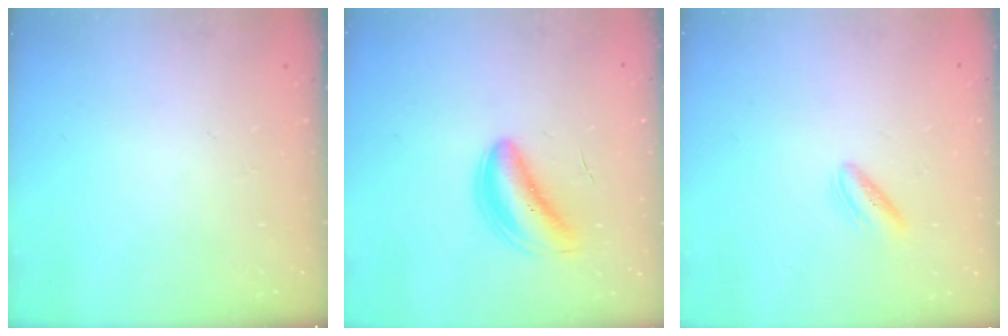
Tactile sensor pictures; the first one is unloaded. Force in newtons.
{"total": 5.7, "press": 5.5, "slide": 1.5}
{"total": 4.0, "press": 3.8, "slide": 1.0}